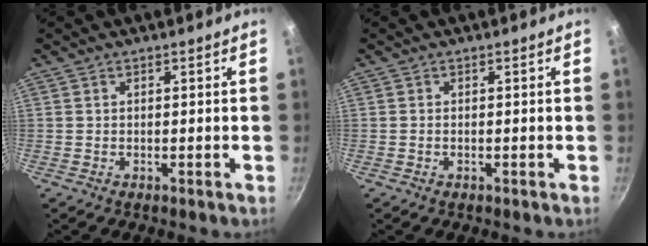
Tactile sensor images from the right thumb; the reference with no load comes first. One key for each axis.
{"total": 0.0}